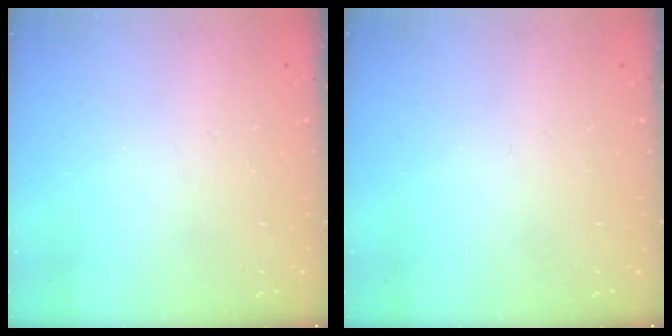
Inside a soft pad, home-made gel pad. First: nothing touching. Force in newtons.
{"total": 0.0}